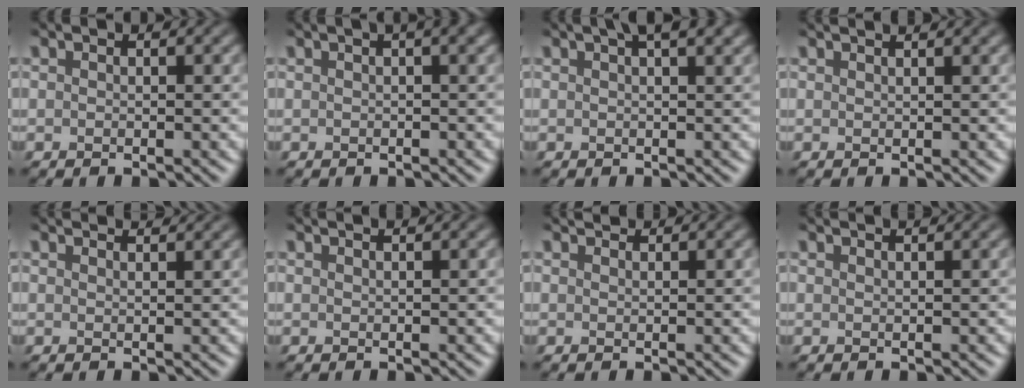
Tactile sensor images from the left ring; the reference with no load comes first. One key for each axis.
{"total": 4.4, "fx": 2.0, "fy": 1.9, "fz": 3.5, "tx": -0.015, "ty": 0.026, "tz": -0.001}
{"total": 3.5, "fx": 2.2, "fy": 0.9, "fz": 2.6, "tx": -0.021, "ty": 0.011, "tz": 0.018}
{"total": 2.8, "fx": 2.0, "fy": 1.1, "fz": 1.5, "tx": 0.001, "ty": 0.011, "tz": -0.006}
{"total": 3.6, "fx": 3.2, "fy": 0.9, "fz": 1.5, "tx": -0.001, "ty": 0.016, "tz": 0.014}
{"total": 2.7, "fx": 2.1, "fy": 1.0, "fz": 1.4, "tx": 0.000, "ty": 0.009, "tz": -0.004}
{"total": 1.8, "fx": 1.8, "fy": 0.2, "fz": 0.4, "tx": -0.011, "ty": 0.003, "tz": 0.022}
{"total": 3.0, "fx": 2.4, "fy": 1.1, "fz": 1.6, "tx": 0.000, "ty": 0.013, "tz": -0.001}